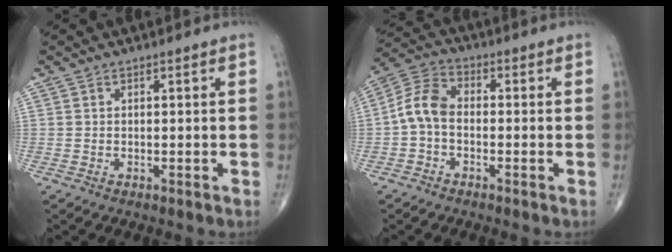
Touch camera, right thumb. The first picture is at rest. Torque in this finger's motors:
{"motor_torque": [1.23, 1.00, 0.93, -0.14, 0.08]}